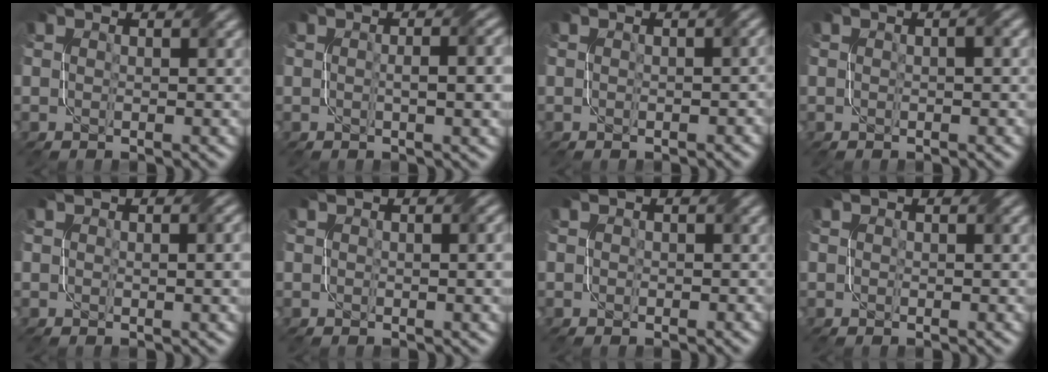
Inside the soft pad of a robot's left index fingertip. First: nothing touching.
{"total": 3.8, "force": [0.0, 1.2, 3.6], "torque": [-0.044, 0.008, -0.001]}
{"total": 0.8, "force": [-0.1, 0.4, 0.6], "torque": [-0.008, 0.000, -0.001]}
{"total": 0.7, "force": [-0.1, 0.0, 0.6], "torque": [-0.012, 0.005, -0.001]}
{"total": 2.2, "force": [0.3, 0.7, 2.0], "torque": [-0.027, 0.002, 0.006]}
{"total": 1.8, "force": [0.4, 0.6, 1.7], "torque": [-0.022, 0.003, 0.007]}
{"total": 0.7, "force": [0.2, 0.7, 0.0], "torque": [0.005, -0.002, -0.003]}
{"total": 0.5, "force": [0.3, 0.3, 0.3], "torque": [-0.002, 0.001, 0.005]}